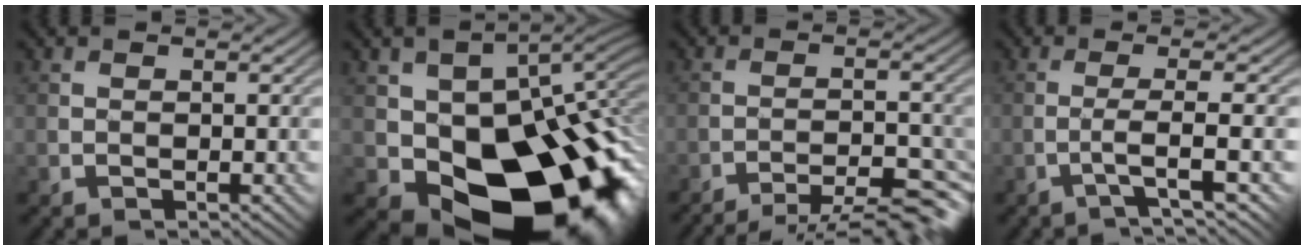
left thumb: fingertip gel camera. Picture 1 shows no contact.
{"total": 18.2, "force": [-3.0, 11.9, 13.3], "torque": [-0.185, -0.045, -0.023]}
{"total": 8.3, "force": [-7.5, 0.8, 3.5], "torque": [-0.053, 0.009, -0.100]}
{"total": 2.9, "force": [-1.1, -0.7, 2.6], "torque": [-0.039, 0.020, -0.047]}